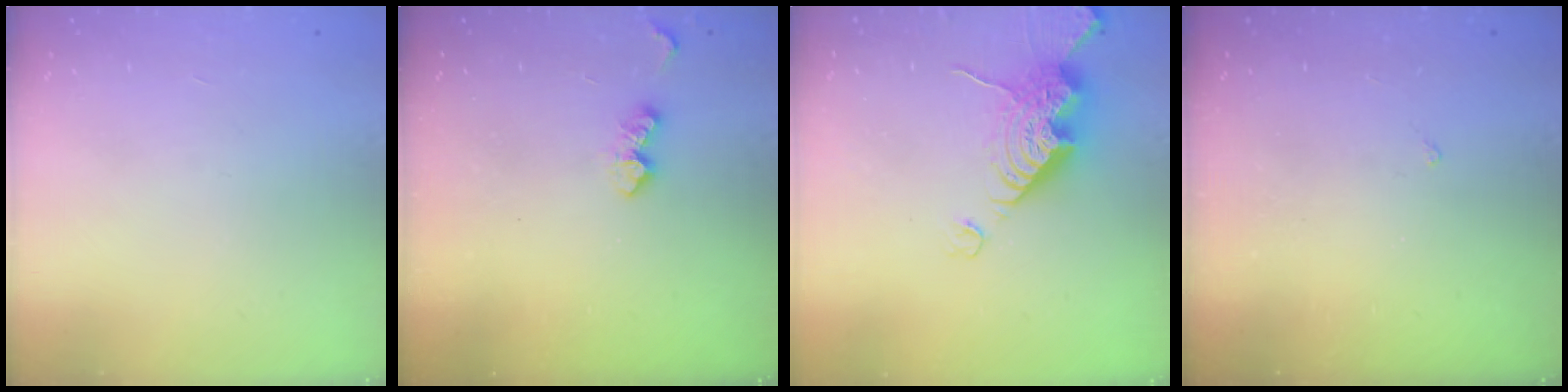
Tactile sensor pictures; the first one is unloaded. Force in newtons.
{"total": 5.4, "press": 5.4, "slide": 0.8}
{"total": 14.7, "press": 14.6, "slide": 1.5}
{"total": 2.0, "press": 1.9, "slide": 0.3}